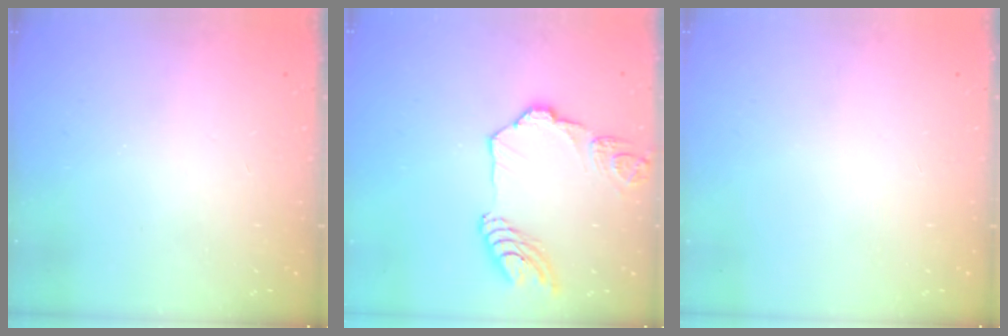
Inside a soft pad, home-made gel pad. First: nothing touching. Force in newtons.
{"total": 14.6, "press": 14.5, "slide": 1.8}
{"total": 0.0}